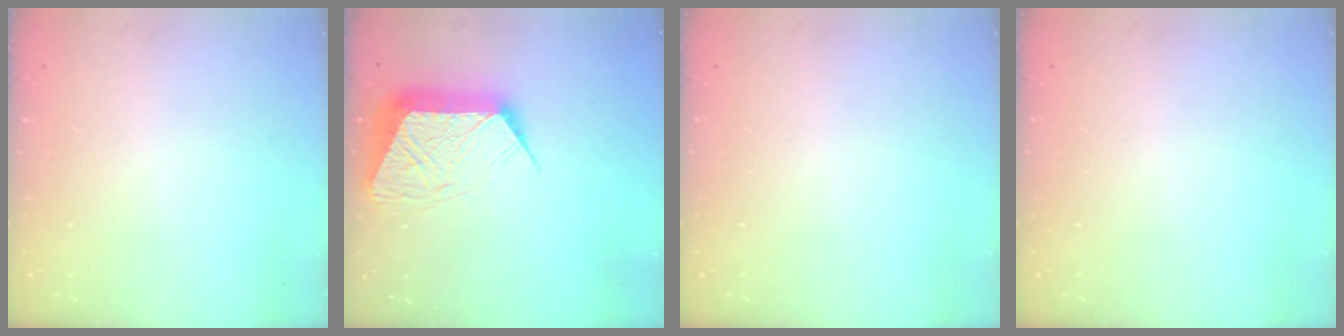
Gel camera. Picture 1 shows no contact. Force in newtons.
{"total": 12.5, "press": 12.4, "slide": 1.0}
{"total": 0.0}
{"total": 0.0}